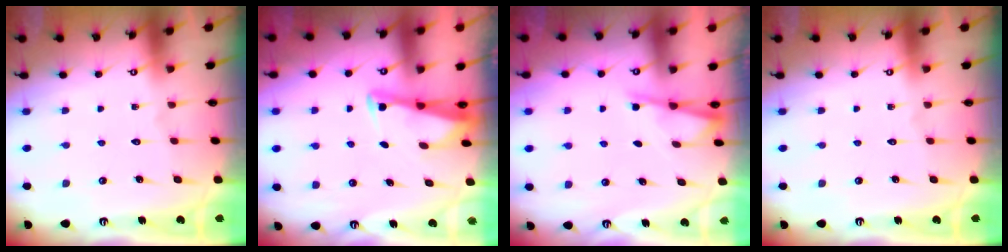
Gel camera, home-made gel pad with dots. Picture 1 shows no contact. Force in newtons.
{"total": 3.0, "press": 2.9, "slide": 0.3}
{"total": 2.5, "press": 2.5, "slide": 0.4}
{"total": 0.0}